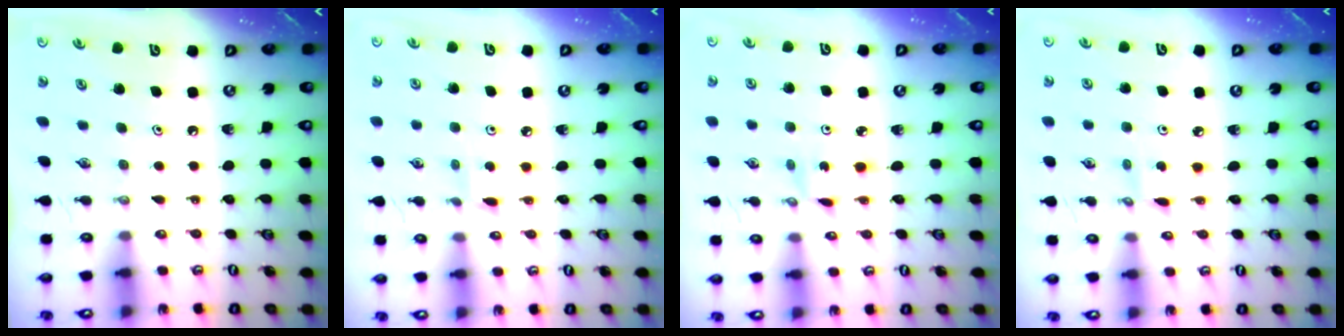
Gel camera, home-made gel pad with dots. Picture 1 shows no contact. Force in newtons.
{"total": 2.8, "press": 2.8, "slide": 0.3}
{"total": 1.6, "press": 1.6, "slide": 0.2}
{"total": 2.2, "press": 2.2, "slide": 0.1}